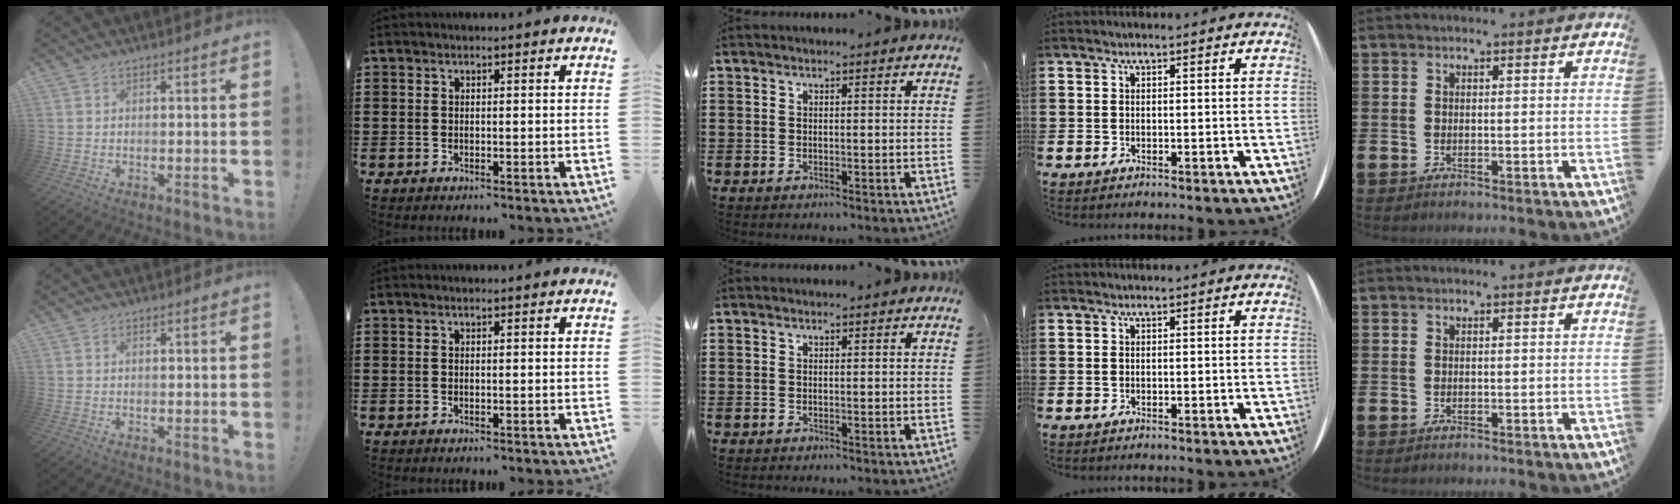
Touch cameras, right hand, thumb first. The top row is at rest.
{}